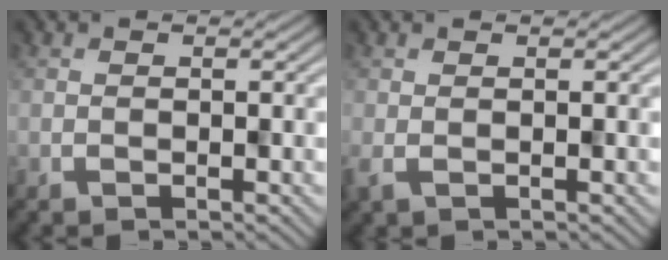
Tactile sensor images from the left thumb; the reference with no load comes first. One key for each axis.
{"total": 1.6, "fx": -0.1, "fy": 0.5, "fz": 1.5, "tx": -0.037, "ty": 0.000, "tz": -0.001}